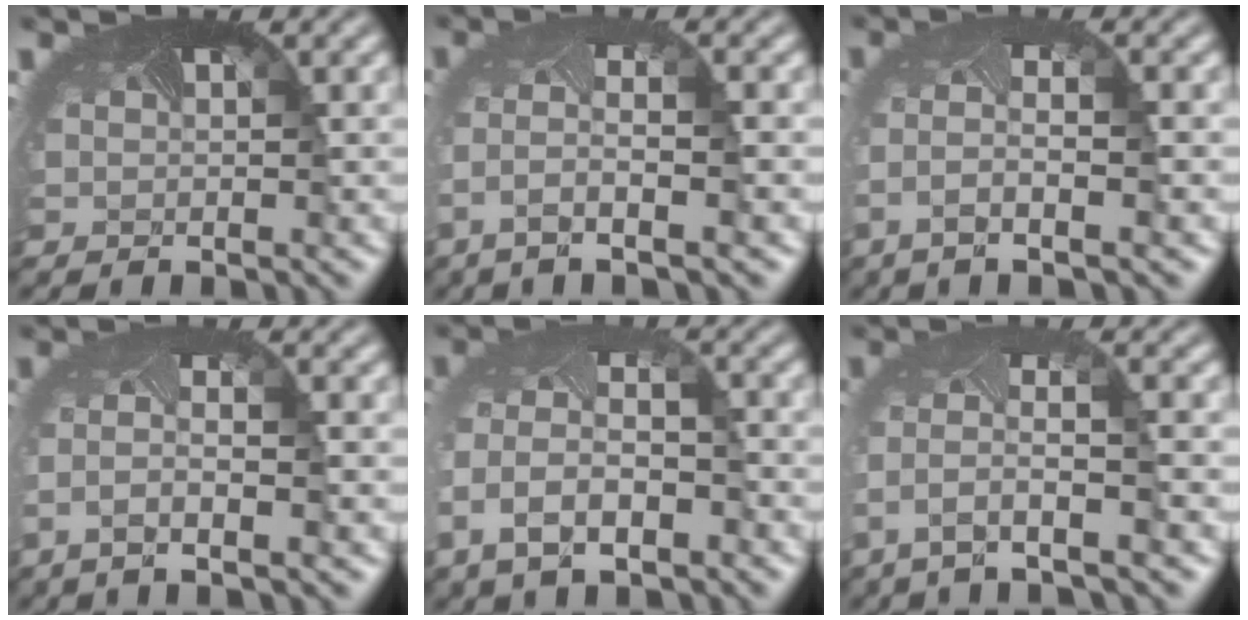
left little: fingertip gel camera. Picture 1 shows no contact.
{"total": 4.1, "force": [-2.3, 0.8, 3.3], "torque": [-0.098, -0.012, -0.044]}
{"total": 3.7, "force": [-1.9, 0.6, 3.0], "torque": [-0.090, -0.011, -0.037]}
{"total": 3.3, "force": [-1.7, 0.5, 2.8], "torque": [-0.082, -0.011, -0.035]}
{"total": 6.8, "force": [-3.0, 4.0, 4.6], "torque": [-0.126, -0.025, -0.044]}
{"total": 4.1, "force": [-2.5, 0.8, 3.2], "torque": [-0.100, -0.012, -0.047]}